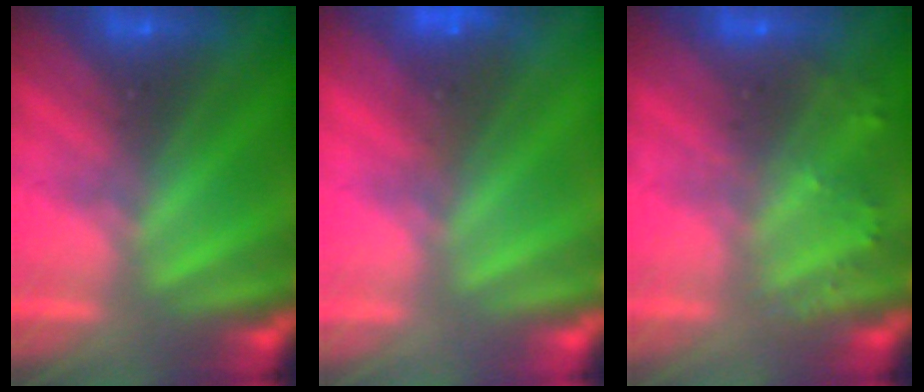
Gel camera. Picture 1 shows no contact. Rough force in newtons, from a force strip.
{"total": 3.2}
{"total": 2.3}